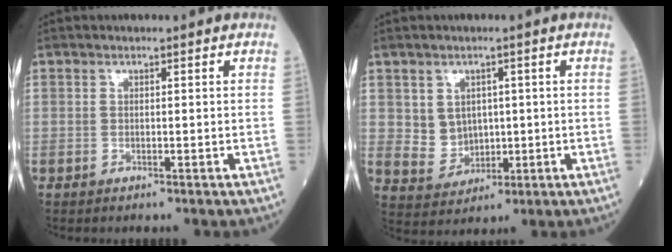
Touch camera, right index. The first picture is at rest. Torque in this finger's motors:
{"motor_torque": [-0.05, 0.11, -0.03, -0.02]}